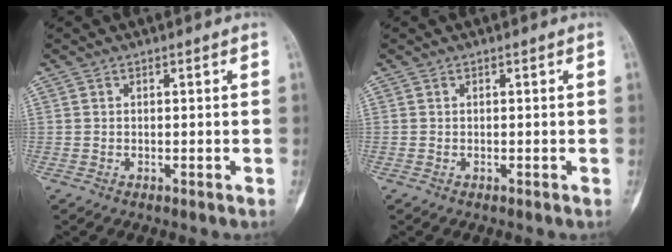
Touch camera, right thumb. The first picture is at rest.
{"total": 0.0}